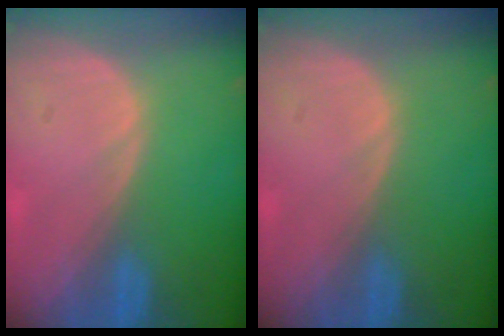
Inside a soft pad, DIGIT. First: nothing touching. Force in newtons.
{"total": 0.0}